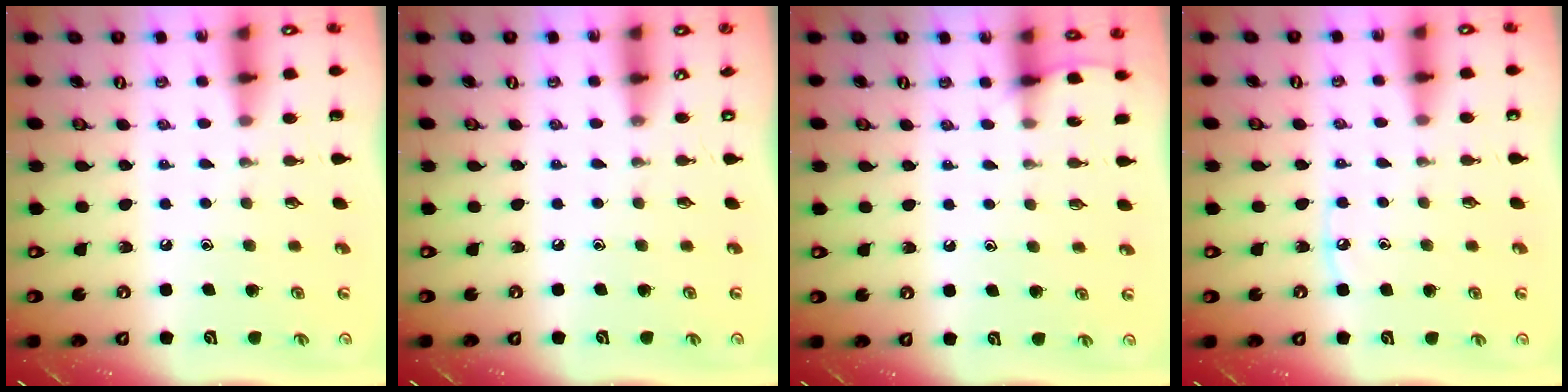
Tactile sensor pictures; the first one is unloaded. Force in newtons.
{"total": 0.0}
{"total": 3.6, "press": 3.6, "slide": 0.5}
{"total": 3.1, "press": 3.1, "slide": 0.5}